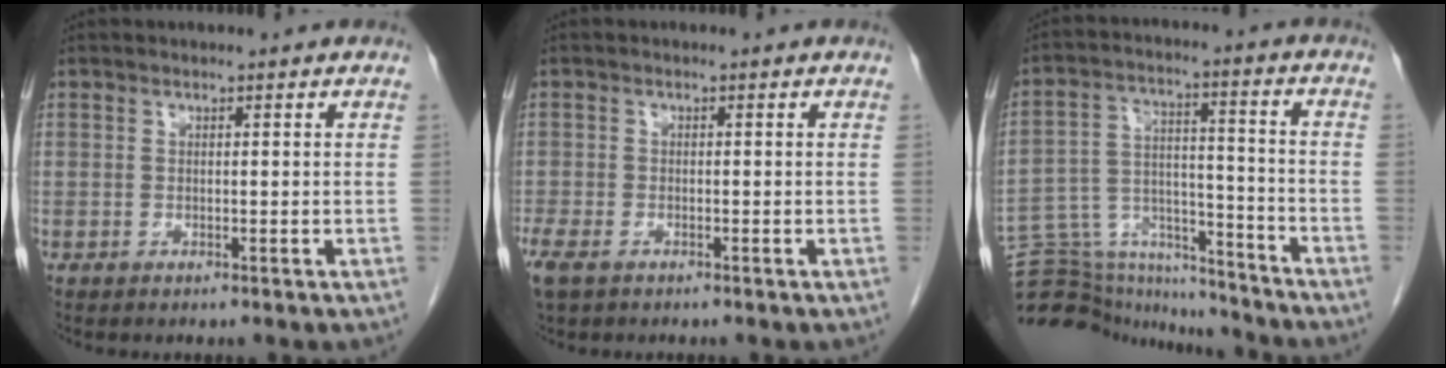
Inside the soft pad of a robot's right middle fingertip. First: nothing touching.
{"total": 4.9, "force": [-3.2, 2.5, 2.8], "torque": [-0.068, -0.015, -0.054]}
{"total": 17.3, "force": [-16.6, 4.1, 2.9], "torque": [-0.065, 0.044, -0.257]}